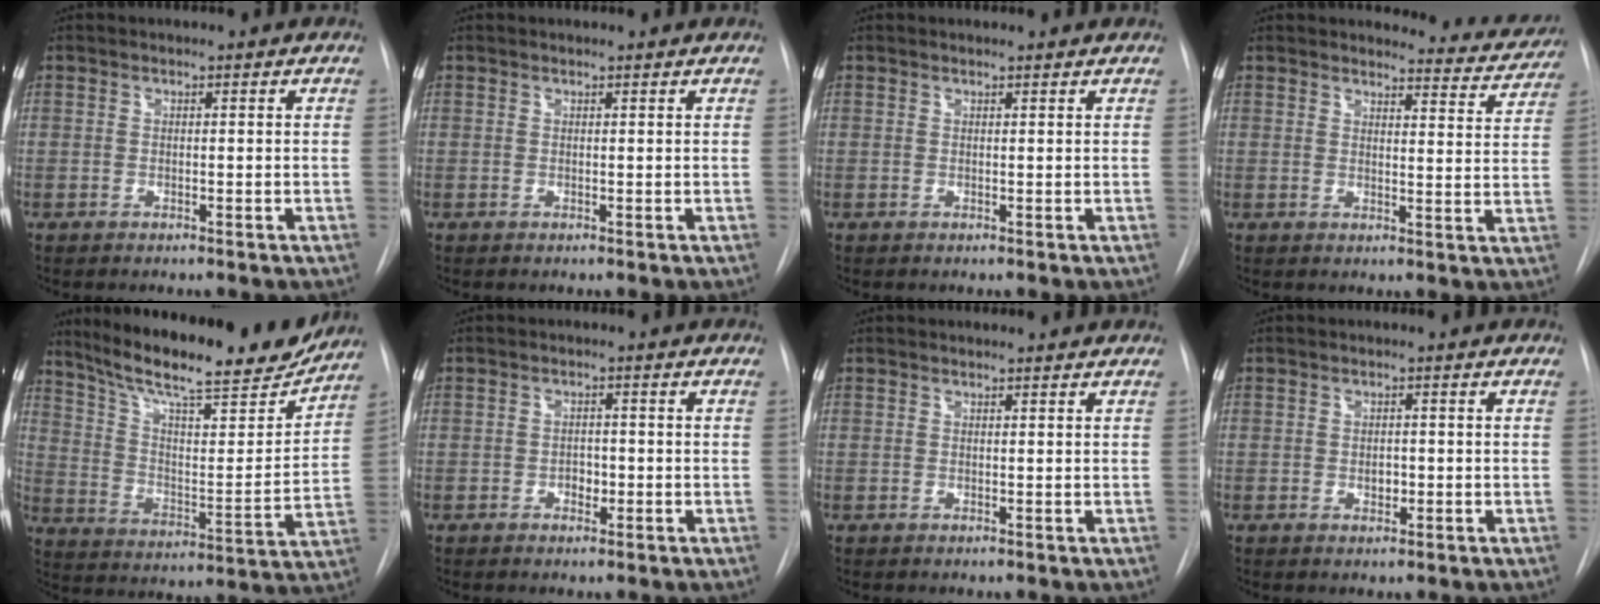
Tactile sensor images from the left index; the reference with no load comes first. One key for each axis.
{"total": 1.1, "fx": 1.1, "fy": -0.1, "fz": 0.1, "tx": -0.007, "ty": 0.004, "tz": 0.013}
{"total": 1.8, "fx": 1.7, "fy": 0.0, "fz": 0.3, "tx": -0.008, "ty": 0.004, "tz": 0.018}
{"total": 7.7, "fx": 7.6, "fy": 1.2, "fz": 0.0, "tx": 0.016, "ty": -0.040, "tz": 0.073}
{"total": 23.2, "fx": 19.9, "fy": 3.5, "fz": 11.4, "tx": -0.189, "ty": -0.029, "tz": 0.296}
{"total": 1.8, "fx": -0.8, "fy": 1.2, "fz": 1.0, "tx": -0.013, "ty": 0.001, "tz": -0.011}
{"total": 2.1, "fx": 2.0, "fy": 0.1, "fz": 0.3, "tx": -0.008, "ty": 0.004, "tz": 0.020}
{"total": 1.4, "fx": -0.5, "fy": 0.9, "fz": 1.0, "tx": -0.015, "ty": -0.003, "tz": -0.005}